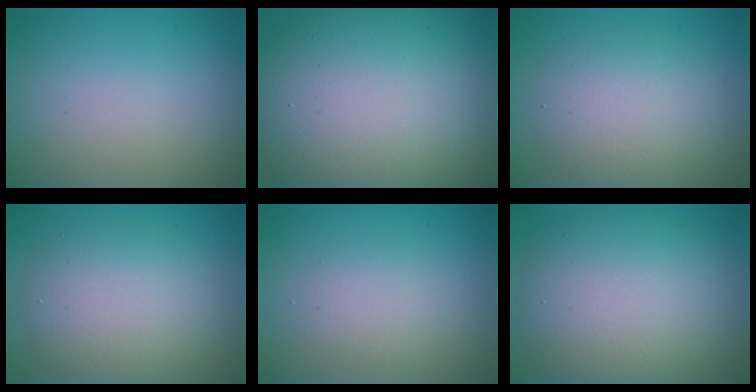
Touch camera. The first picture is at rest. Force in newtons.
{"total": 15.8, "press": 15.8, "slide": 0.9}
{"total": 4.7, "press": 4.7, "slide": 0.2}
{"total": 5.5, "press": 5.5, "slide": 0.6}
{"total": 2.2, "press": 2.2, "slide": 0.0}
{"total": 8.9, "press": 8.9, "slide": 0.4}